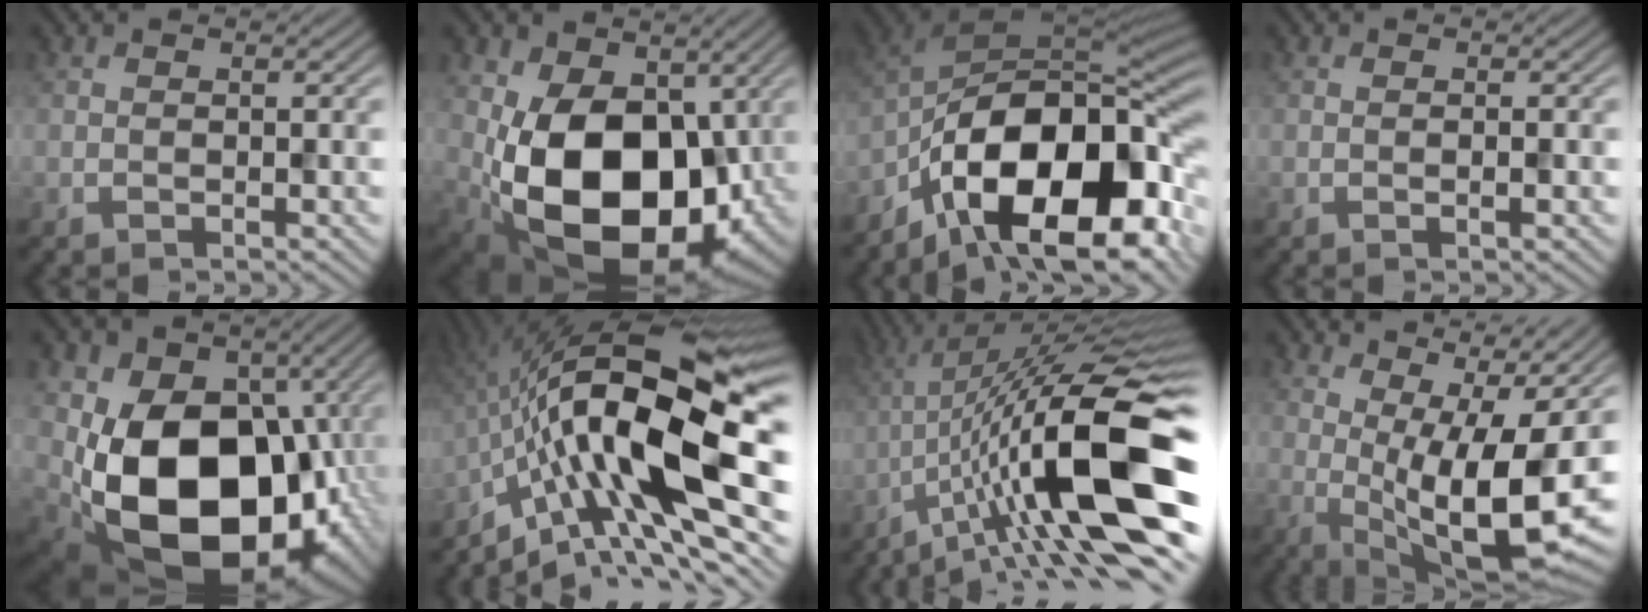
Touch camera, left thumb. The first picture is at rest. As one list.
[{"total": 18.5, "force": [-1.4, 12.6, 13.5], "torque": [-0.241, -0.051, -0.011]}, {"total": 19.5, "force": [-8.7, 9.7, 14.6], "torque": [-0.242, -0.028, -0.142]}, {"total": 0.9, "force": [-0.2, 0.1, 0.9], "torque": [-0.021, 0.000, -0.004]}, {"total": 19.7, "force": [-3.5, 13.5, 13.9], "torque": [-0.236, -0.054, -0.042]}, {"total": 19.7, "force": [-3.9, 8.2, 17.5], "torque": [-0.307, 0.023, -0.086]}, {"total": 19.1, "force": [-5.7, 4.5, 17.7], "torque": [-0.279, 0.005, -0.094]}, {"total": 15.0, "force": [1.0, 5.5, 13.9], "torque": [-0.208, 0.004, 0.030]}]